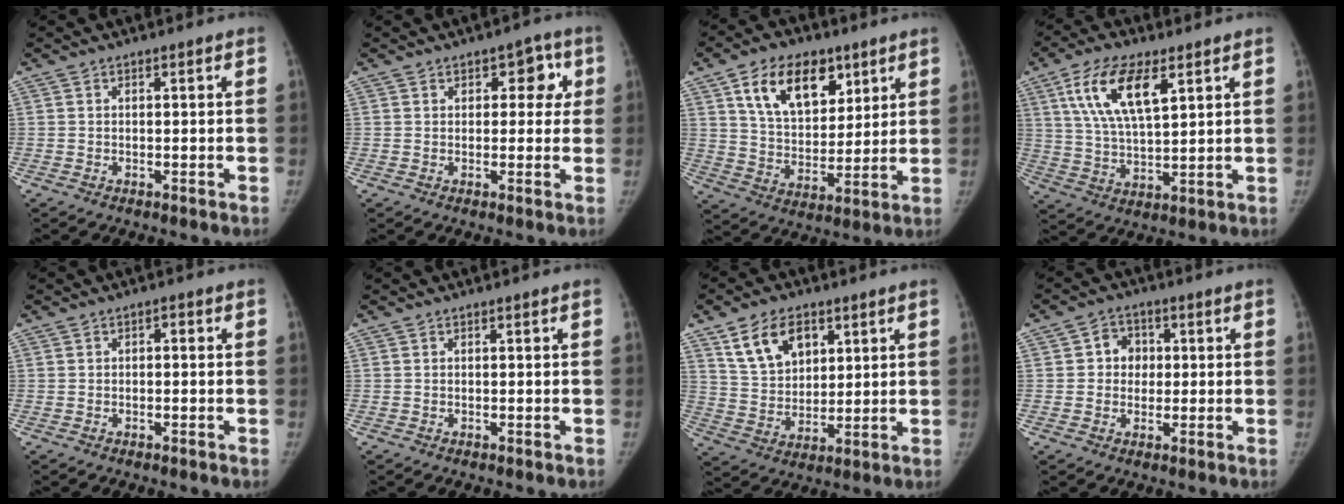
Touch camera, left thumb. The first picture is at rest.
{"total": 5.6, "force": [1.8, 3.9, 3.7], "torque": [0.002, 0.000, 0.013]}
{"total": 15.6, "force": [7.9, 9.2, 9.7], "torque": [-0.122, -0.035, 0.144]}
{"total": 13.3, "force": [5.9, 5.6, 10.5], "torque": [-0.189, -0.015, 0.113]}
{"total": 1.2, "force": [-0.2, 0.9, 0.7], "torque": [-0.002, 0.006, -0.010]}
{"total": 0.0}
{"total": 11.5, "force": [5.8, 7.6, 6.5], "torque": [-0.085, -0.025, 0.113]}
{"total": 5.5, "force": [0.5, 5.0, 2.3], "torque": [0.001, 0.008, 0.001]}